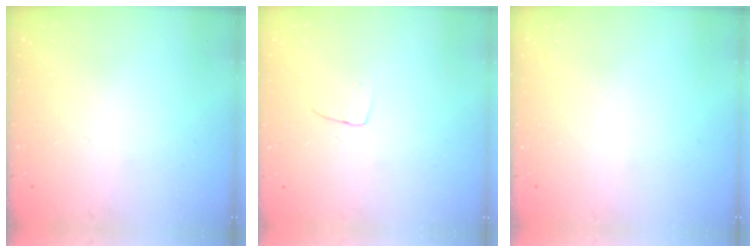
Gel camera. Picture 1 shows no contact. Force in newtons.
{"total": 2.9, "press": 2.9, "slide": 0.1}
{"total": 0.0}